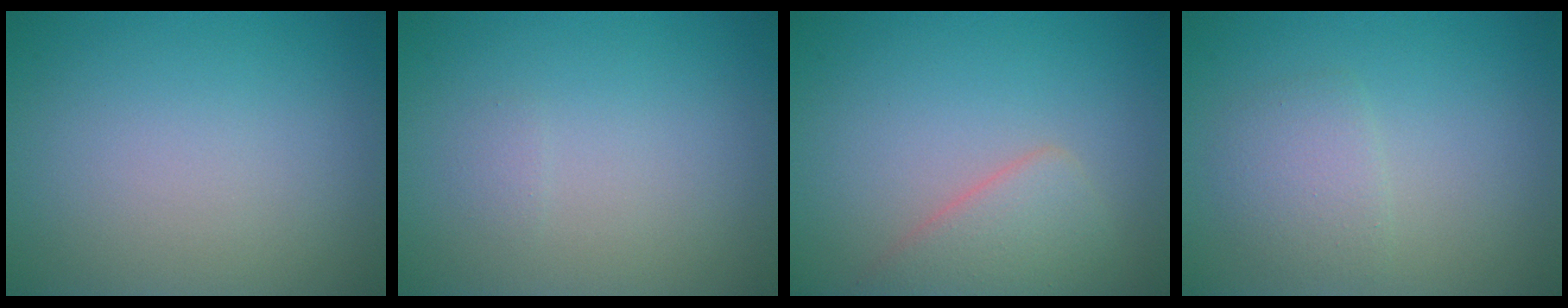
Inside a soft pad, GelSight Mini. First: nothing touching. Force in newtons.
{"total": 0.5, "press": 0.5, "slide": 0.1}
{"total": 3.2, "press": 3.2, "slide": 0.1}
{"total": 2.2, "press": 2.2, "slide": 0.1}